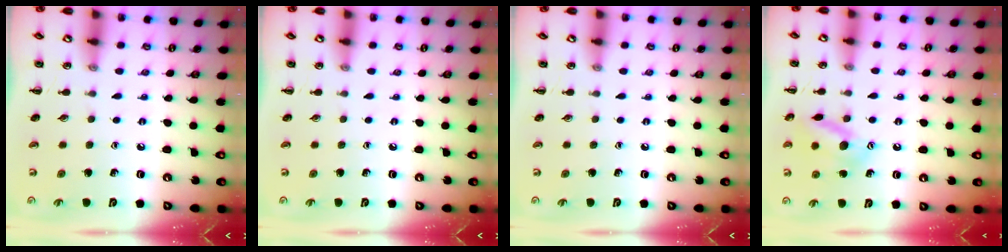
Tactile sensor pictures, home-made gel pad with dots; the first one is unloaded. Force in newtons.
{"total": 0.0}
{"total": 0.0}
{"total": 13.7, "press": 13.7, "slide": 1.0}